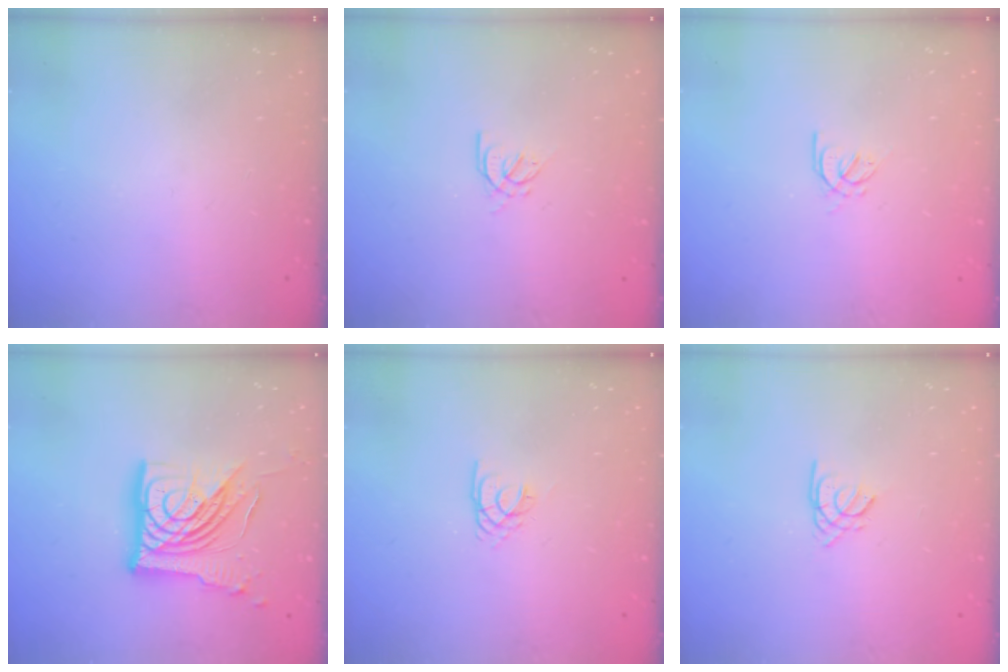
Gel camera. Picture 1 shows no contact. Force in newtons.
{"total": 3.2, "press": 3.0, "slide": 0.9}
{"total": 2.6, "press": 2.5, "slide": 0.7}
{"total": 20.4, "press": 20.2, "slide": 2.2}
{"total": 2.2, "press": 2.2, "slide": 0.3}
{"total": 1.5, "press": 1.4, "slide": 0.4}